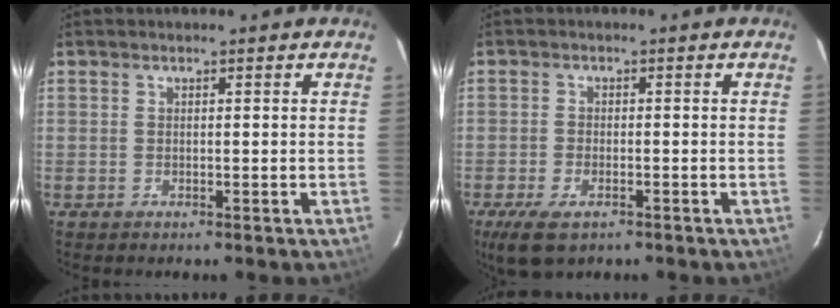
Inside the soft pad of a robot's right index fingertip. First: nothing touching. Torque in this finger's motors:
{"motor_torque": [0.56, -0.47, 0.12, 0.02]}